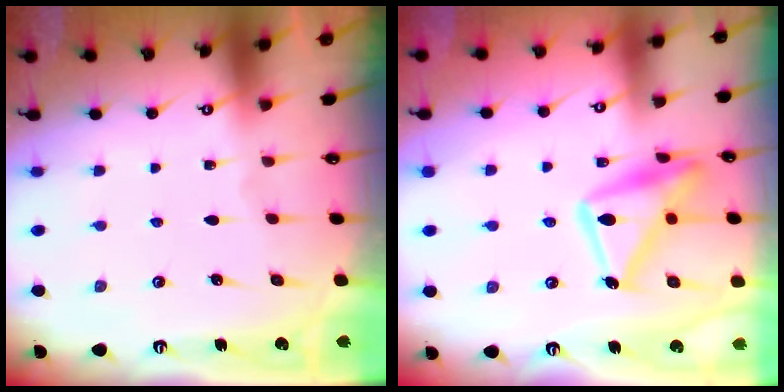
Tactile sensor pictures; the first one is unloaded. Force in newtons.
{"total": 16.1, "press": 16.0, "slide": 0.7}